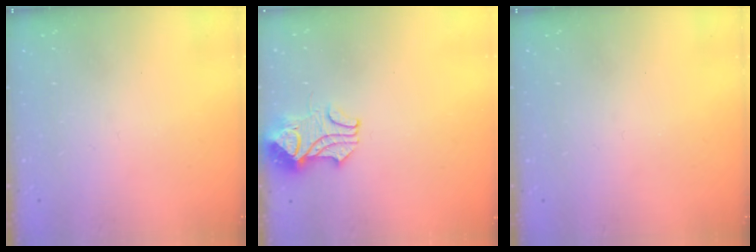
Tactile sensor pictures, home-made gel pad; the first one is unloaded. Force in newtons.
{"total": 2.1, "press": 1.9, "slide": 0.9}
{"total": 0.0}